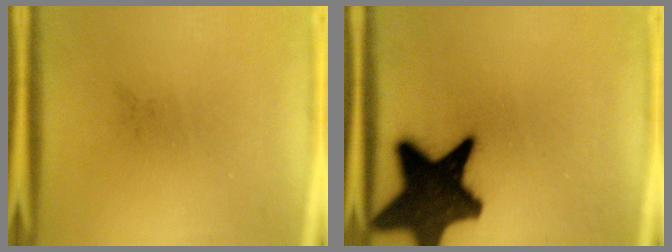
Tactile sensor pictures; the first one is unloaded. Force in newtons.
{"total": 19.0}